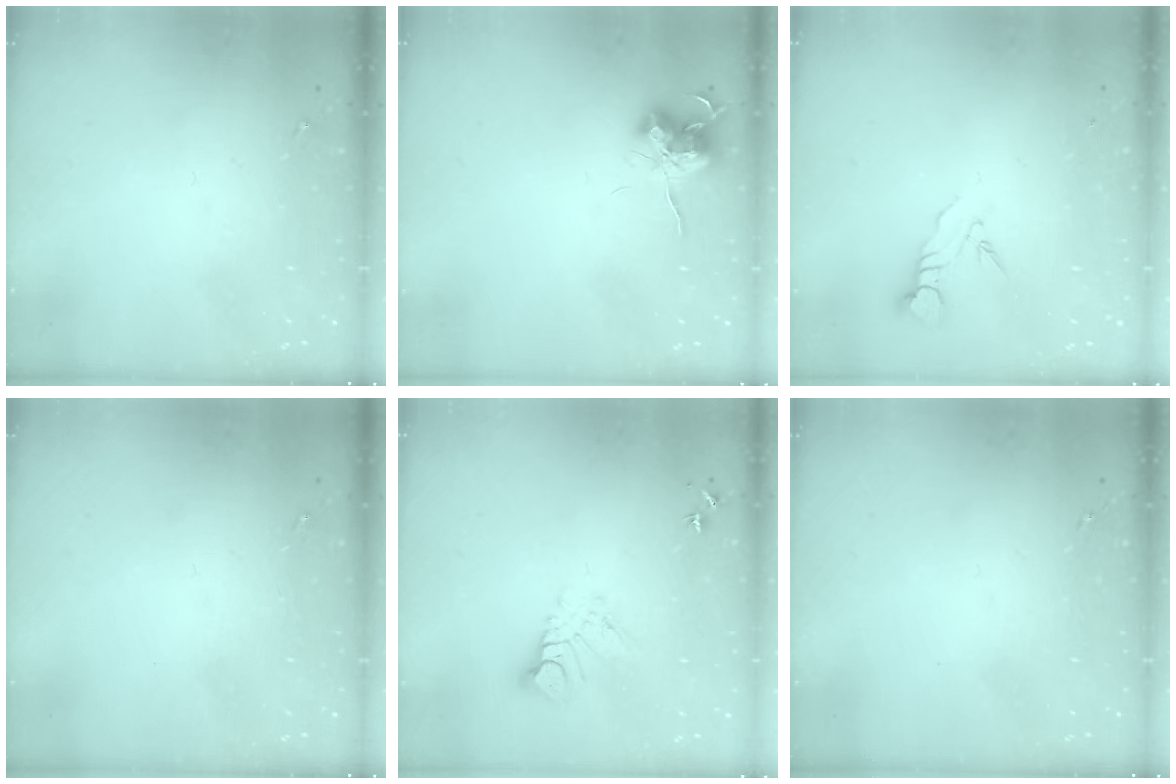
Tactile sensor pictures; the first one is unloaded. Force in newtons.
{"total": 10.9, "press": 10.8, "slide": 0.8}
{"total": 3.8, "press": 3.8, "slide": 0.2}
{"total": 0.0}
{"total": 7.7, "press": 7.7, "slide": 0.7}
{"total": 0.0}